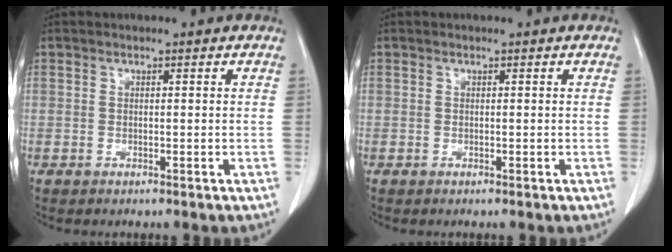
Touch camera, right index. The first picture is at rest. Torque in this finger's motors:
{"motor_torque": [0.00, 0.00, 0.01, 0.00]}